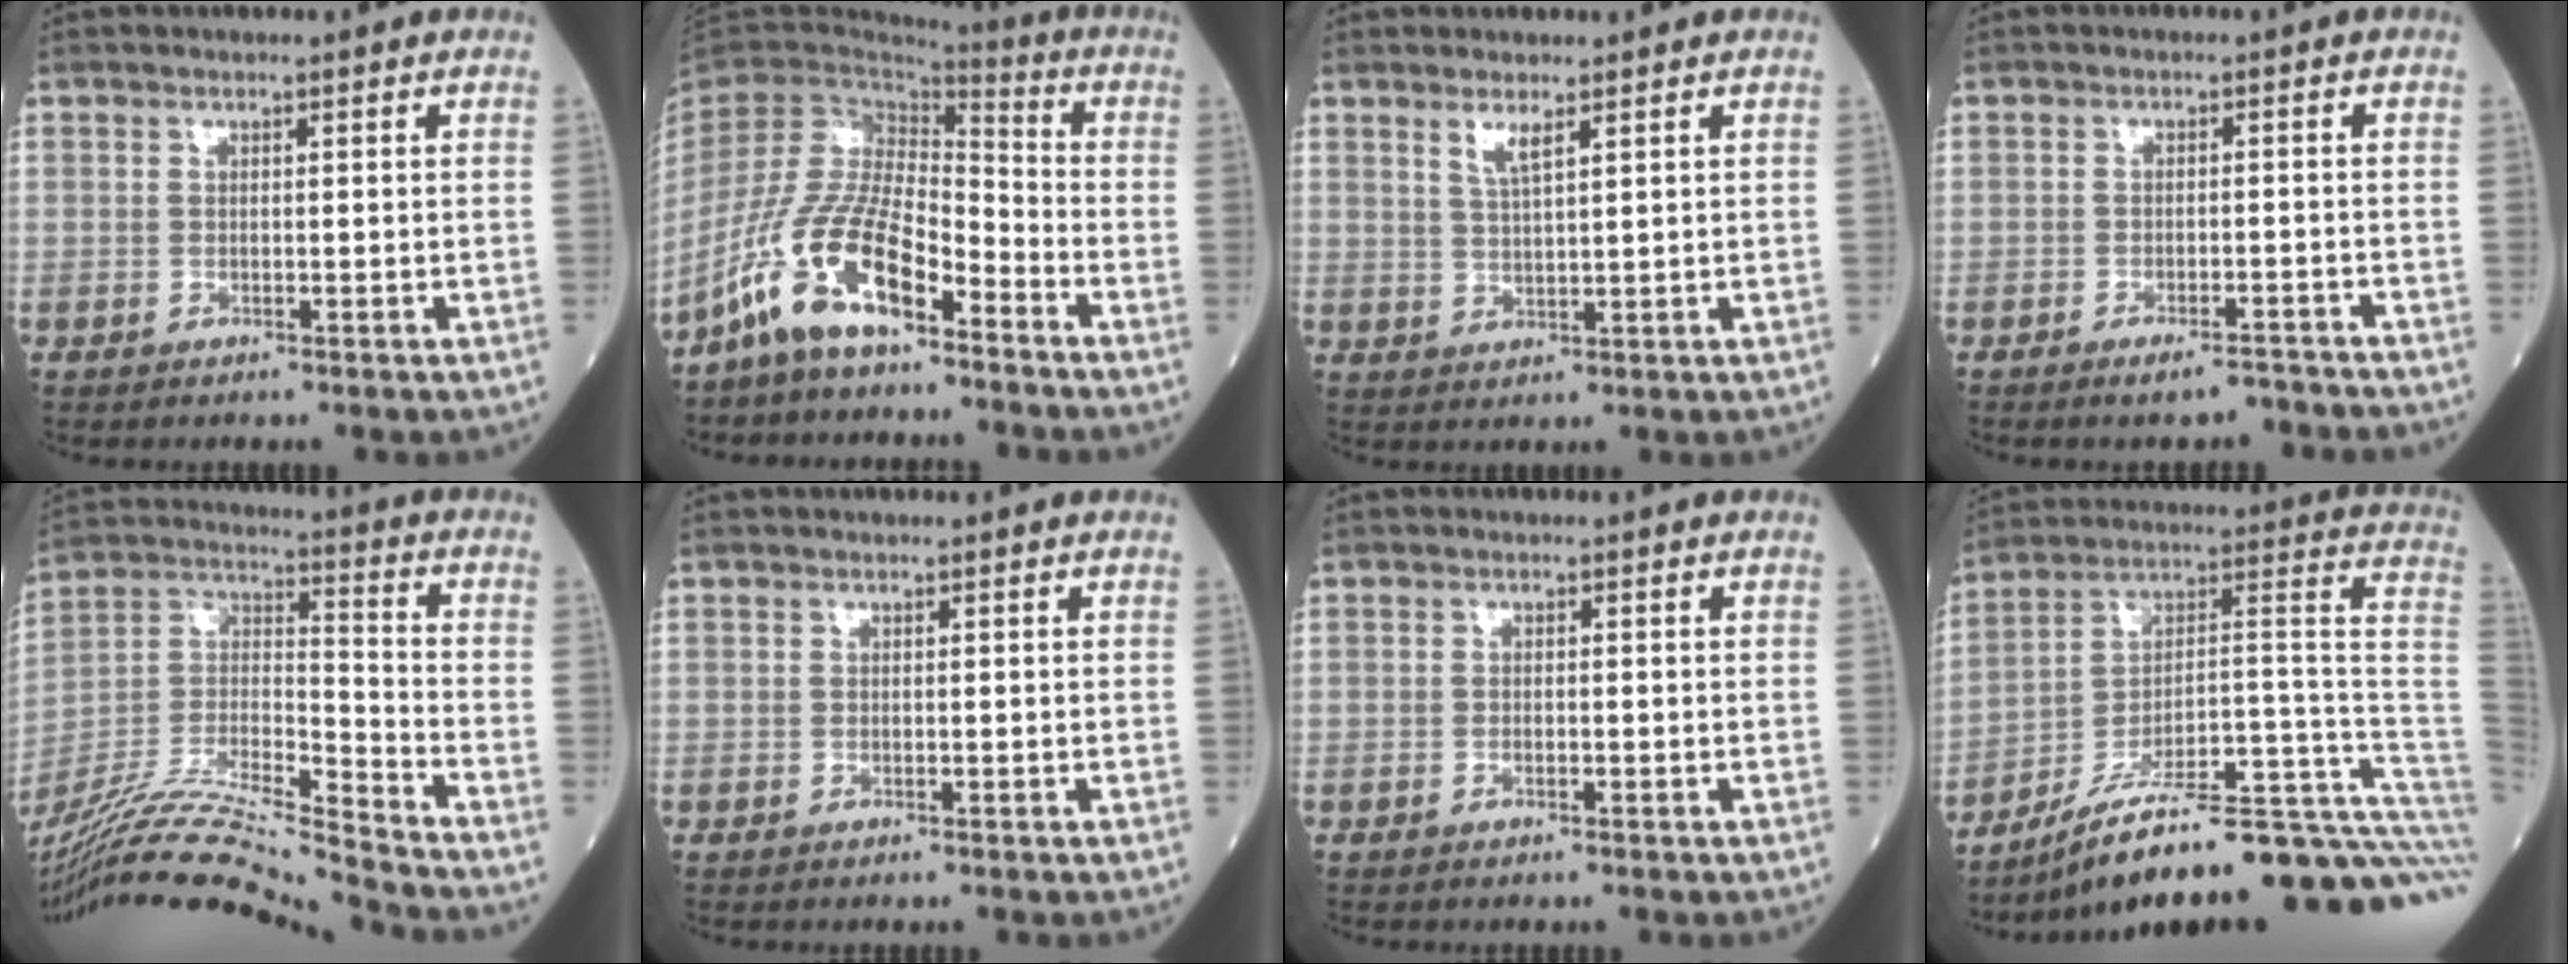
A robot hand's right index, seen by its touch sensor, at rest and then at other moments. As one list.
[{"total": 12.6, "force": [-8.0, 3.9, 8.8], "torque": [-0.191, 0.003, -0.157]}, {"total": 2.8, "force": [1.8, 0.2, 2.1], "torque": [-0.047, -0.005, 0.038]}, {"total": 4.0, "force": [-3.5, 0.8, 1.7], "torque": [-0.019, -0.001, -0.049]}, {"total": 21.2, "force": [-19.5, -1.3, 8.2], "torque": [-0.178, -0.012, -0.350]}, {"total": 0.0}, {"total": 0.7, "force": [-0.4, 0.2, 0.5], "torque": [-0.010, 0.001, -0.005]}, {"total": 29.9, "force": [-23.7, 1.3, 18.3], "torque": [-0.139, 0.021, -0.350]}]